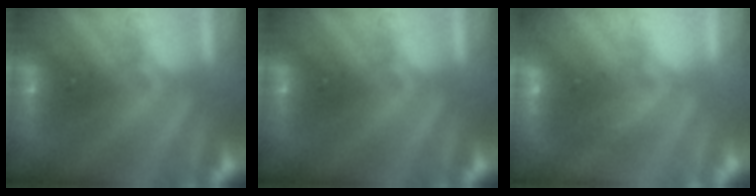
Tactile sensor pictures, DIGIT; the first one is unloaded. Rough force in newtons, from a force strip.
{"total": 0.0}
{"total": 2.7}